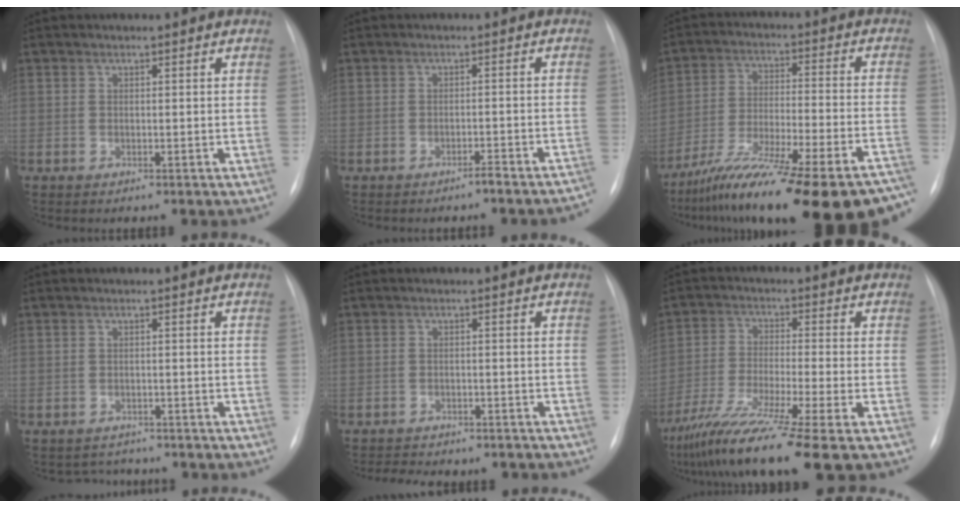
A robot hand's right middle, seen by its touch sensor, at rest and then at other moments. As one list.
[{"total": 4.3, "force": [-3.8, 0.0, 1.9], "torque": [-0.009, 0.017, -0.048]}, {"total": 28.9, "force": [-23.5, 3.3, 16.5], "torque": [-0.199, -0.028, -0.343]}, {"total": 3.2, "force": [-2.9, 1.2, -0.5], "torque": [0.005, 0.004, -0.040]}, {"total": 7.7, "force": [-6.5, 3.7, 1.6], "torque": [-0.027, 0.013, -0.070]}, {"total": 13.8, "force": [-9.8, -1.8, 9.6], "torque": [-0.187, -0.053, -0.170]}]